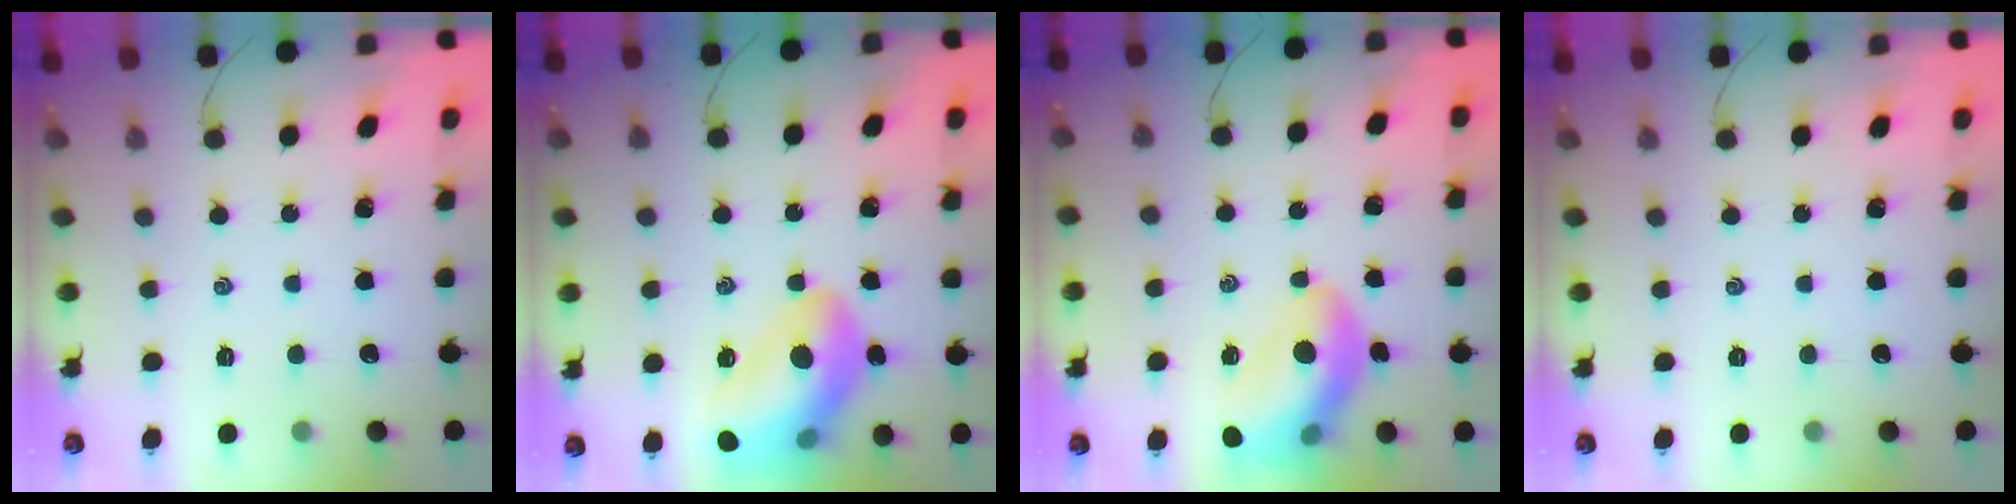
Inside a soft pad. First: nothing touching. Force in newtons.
{"total": 19.4, "press": 19.1, "slide": 3.3}
{"total": 13.6, "press": 12.9, "slide": 4.1}
{"total": 0.0}